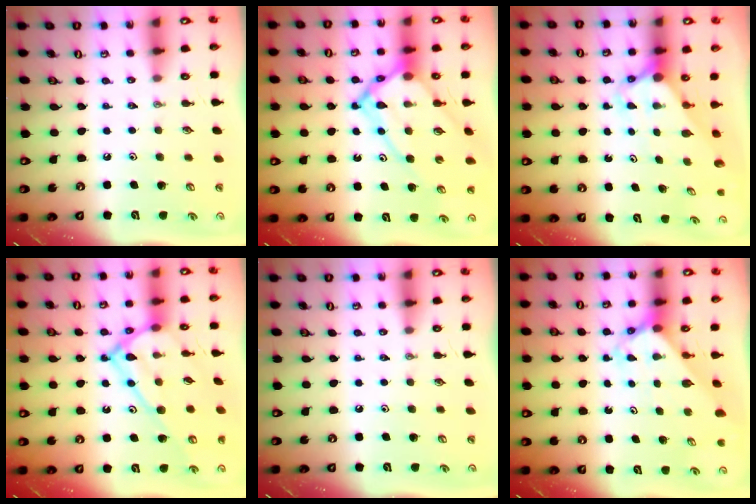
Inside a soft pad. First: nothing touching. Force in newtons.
{"total": 15.4, "press": 15.3, "slide": 1.5}
{"total": 3.0, "press": 3.0, "slide": 0.2}
{"total": 18.5, "press": 18.5, "slide": 1.0}
{"total": 0.0}
{"total": 2.5, "press": 2.5, "slide": 0.1}